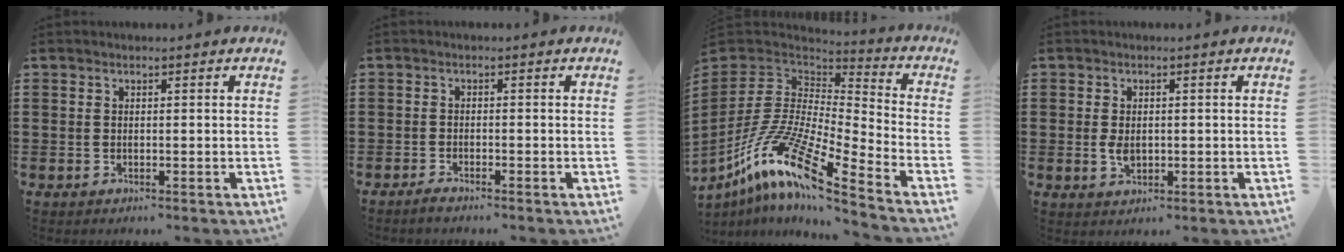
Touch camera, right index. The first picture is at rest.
{"total": 1.2, "force": [-1.2, 0.0, 0.2], "torque": [-0.007, 0.000, -0.023]}
{"total": 14.5, "force": [-9.5, 3.1, 10.5], "torque": [-0.229, 0.004, -0.194]}
{"total": 2.3, "force": [0.0, 1.3, 1.9], "torque": [-0.038, 0.004, 0.000]}